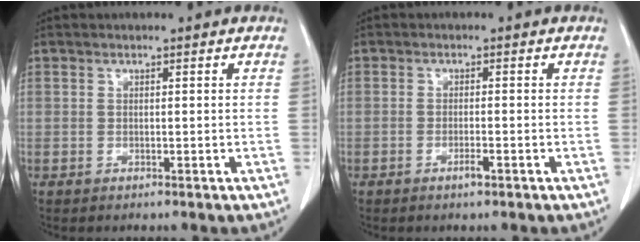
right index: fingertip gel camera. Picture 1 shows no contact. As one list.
[{"total": 1.7, "force": [-0.9, 0.2, 1.4], "torque": [-0.025, -0.001, -0.015]}]